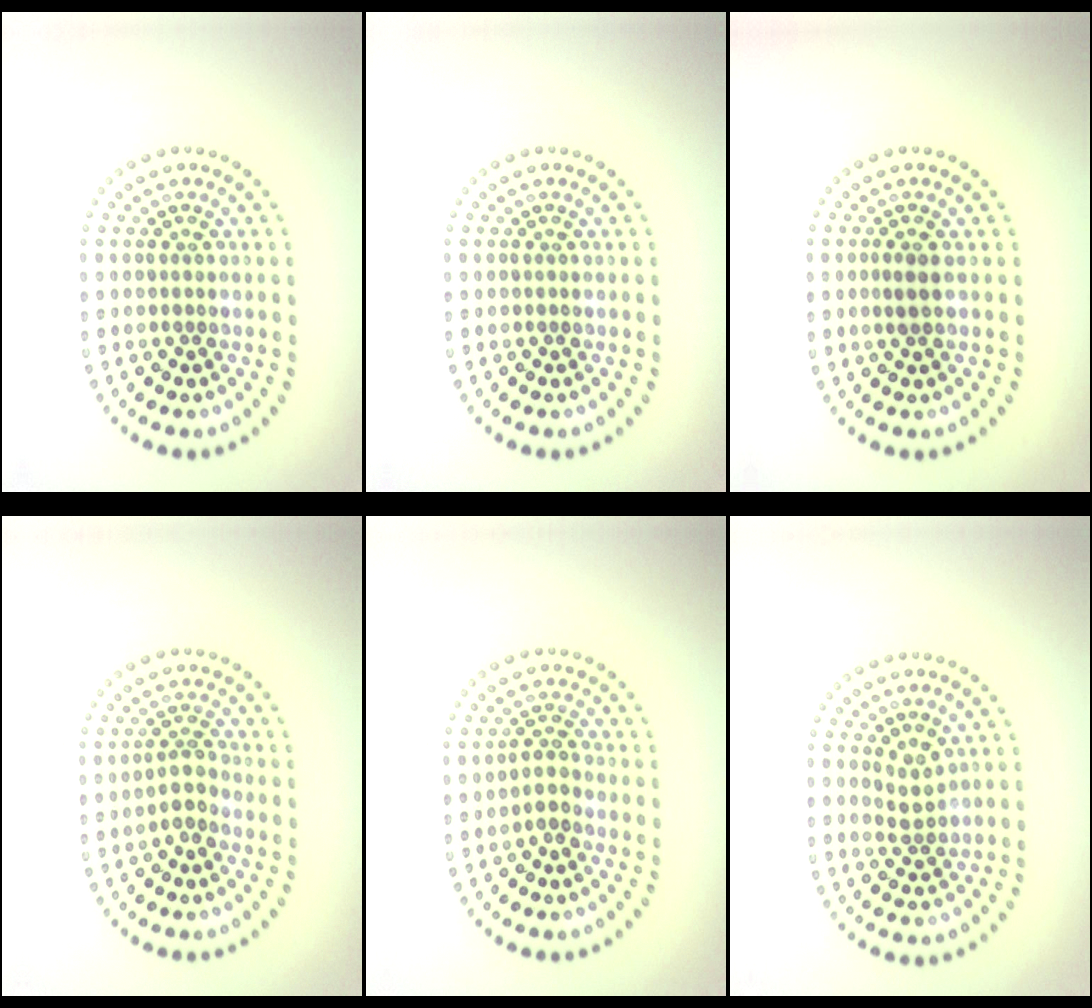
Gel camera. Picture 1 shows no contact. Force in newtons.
{"total": 0.0}
{"total": 1.1, "press": 1.0, "slide": 0.6}
{"total": 1.8, "press": 1.3, "slide": 1.2}
{"total": 1.8, "press": 1.4, "slide": 1.1}
{"total": 1.8, "press": 1.3, "slide": 1.2}